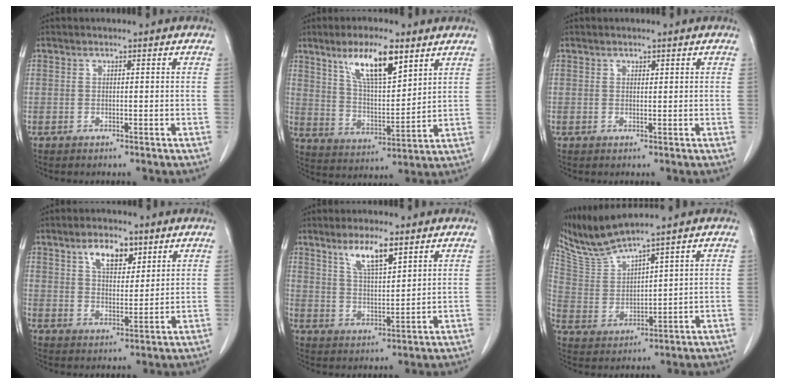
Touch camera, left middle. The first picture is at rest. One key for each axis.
{"total": 11.8, "fx": 7.1, "fy": 3.1, "fz": 8.9, "tx": -0.162, "ty": 0.003, "tz": 0.133}
{"total": 0.6, "fx": 0.4, "fy": 0.4, "fz": 0.3, "tx": -0.002, "ty": -0.003, "tz": 0.006}
{"total": 6.6, "fx": 3.7, "fy": 3.1, "fz": 4.5, "tx": -0.078, "ty": 0.006, "tz": 0.066}
{"total": 6.9, "fx": 4.3, "fy": 1.4, "fz": 5.1, "tx": -0.099, "ty": -0.001, "tz": 0.082}
{"total": 7.9, "fx": 7.3, "fy": -1.0, "fz": 2.7, "tx": -0.072, "ty": -0.001, "tz": 0.159}